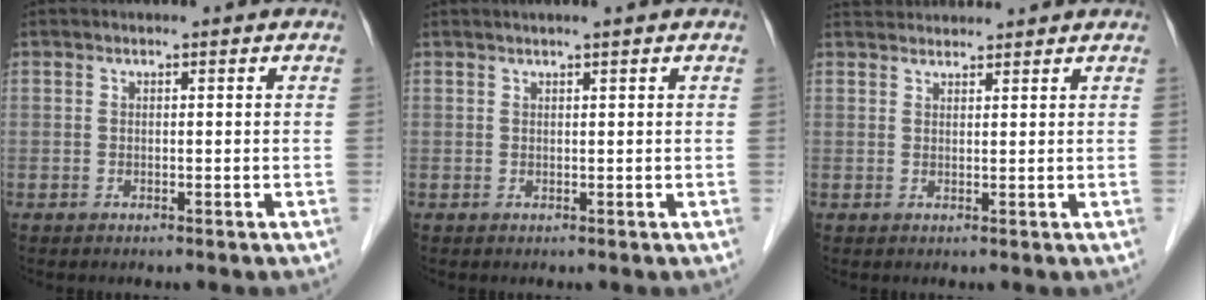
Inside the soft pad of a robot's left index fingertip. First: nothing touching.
{"total": 1.4, "force": [1.1, -0.3, 0.9], "torque": [-0.013, 0.007, 0.023]}
{"total": 4.5, "force": [4.5, 0.6, 0.5], "torque": [-0.011, 0.035, 0.071]}